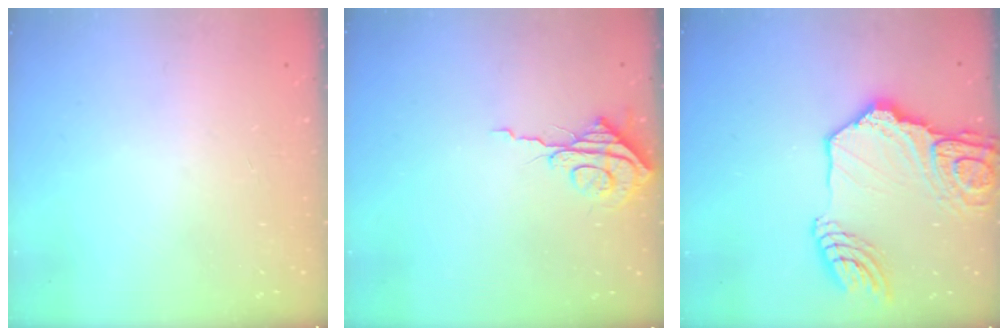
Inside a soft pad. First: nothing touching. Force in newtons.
{"total": 8.3, "press": 8.3, "slide": 0.6}
{"total": 22.5, "press": 22.3, "slide": 2.6}